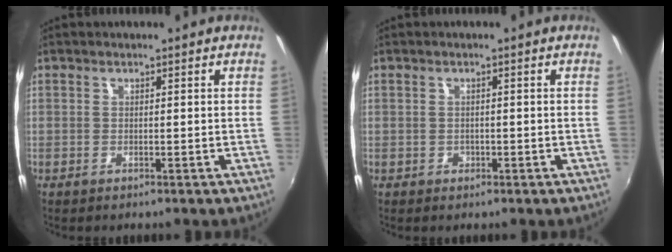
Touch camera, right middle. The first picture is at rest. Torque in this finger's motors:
{"motor_torque": [0.32, -0.13, 0.03, 0.01]}